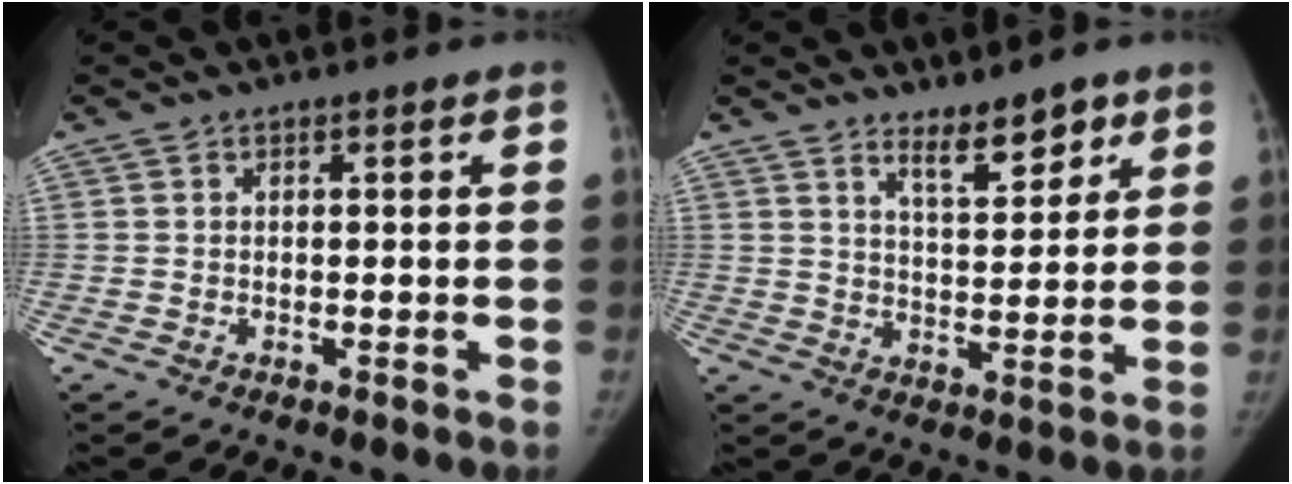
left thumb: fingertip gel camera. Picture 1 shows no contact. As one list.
[{"total": 6.9, "force": [5.1, 2.5, 4.0], "torque": [-0.039, -0.041, 0.081]}]